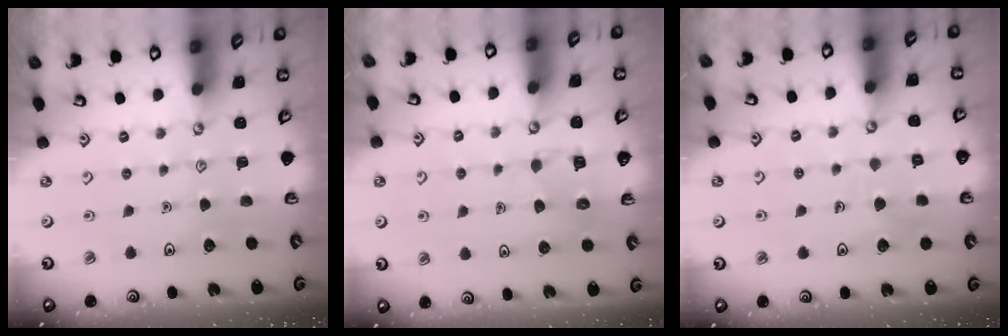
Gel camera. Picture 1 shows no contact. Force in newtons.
{"total": 4.8, "press": 4.8, "slide": 0.5}
{"total": 5.7, "press": 5.7, "slide": 0.2}